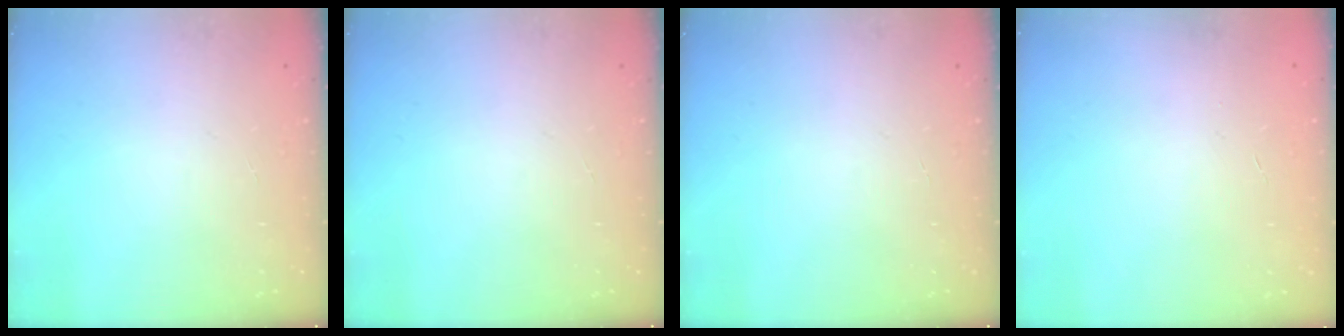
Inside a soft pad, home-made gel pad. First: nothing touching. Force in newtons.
{"total": 0.0}
{"total": 0.0}
{"total": 0.0}